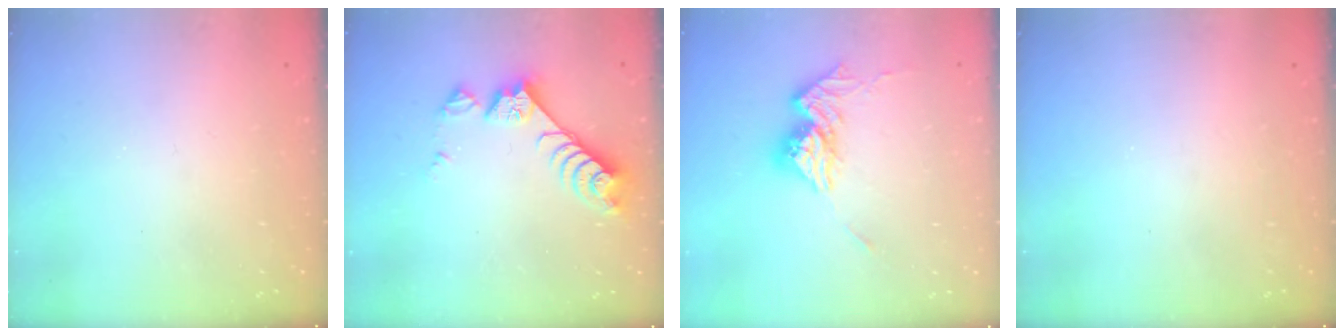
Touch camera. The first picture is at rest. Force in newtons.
{"total": 8.8, "press": 8.8, "slide": 0.4}
{"total": 13.6, "press": 13.5, "slide": 1.6}
{"total": 0.0}